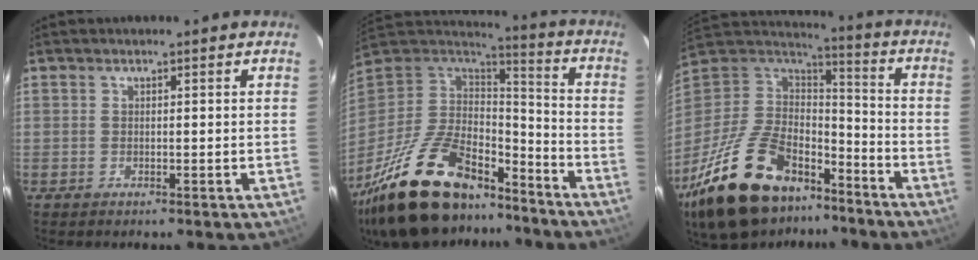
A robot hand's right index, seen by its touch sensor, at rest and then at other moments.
{"total": 30.2, "force": [-21.0, 13.5, 17.0], "torque": [-0.342, -0.008, -0.328]}
{"total": 30.7, "force": [-19.6, 15.8, 17.5], "torque": [-0.365, -0.012, -0.304]}